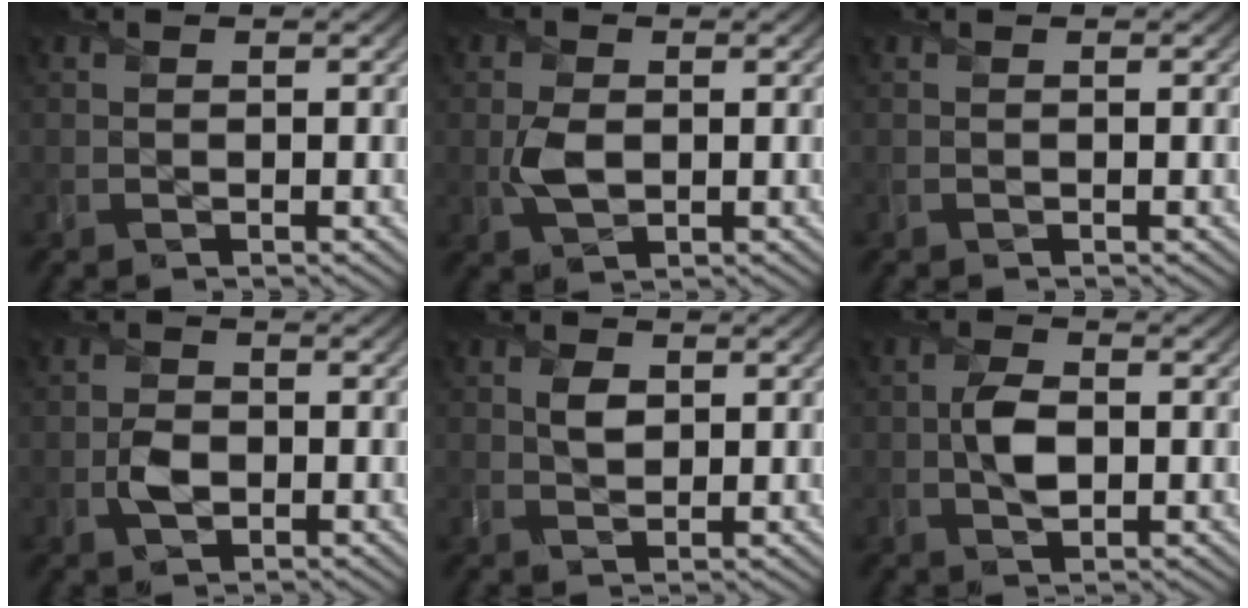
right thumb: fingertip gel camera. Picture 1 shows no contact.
{"total": 3.2, "force": [0.0, 2.2, 2.3], "torque": [-0.056, -0.002, 0.000]}
{"total": 0.0}
{"total": 2.5, "force": [-0.6, 1.9, 1.5], "torque": [-0.030, -0.004, -0.016]}
{"total": 2.3, "force": [0.9, 1.5, 1.4], "torque": [-0.027, -0.002, 0.017]}
{"total": 3.7, "force": [-0.1, 2.3, 2.9], "torque": [-0.062, -0.001, -0.003]}